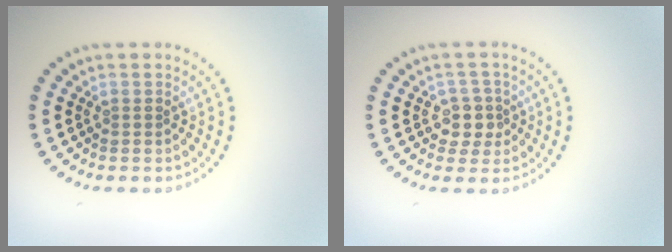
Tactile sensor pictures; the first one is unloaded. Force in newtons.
{"total": 2.3, "press": 2.0, "slide": 1.1}